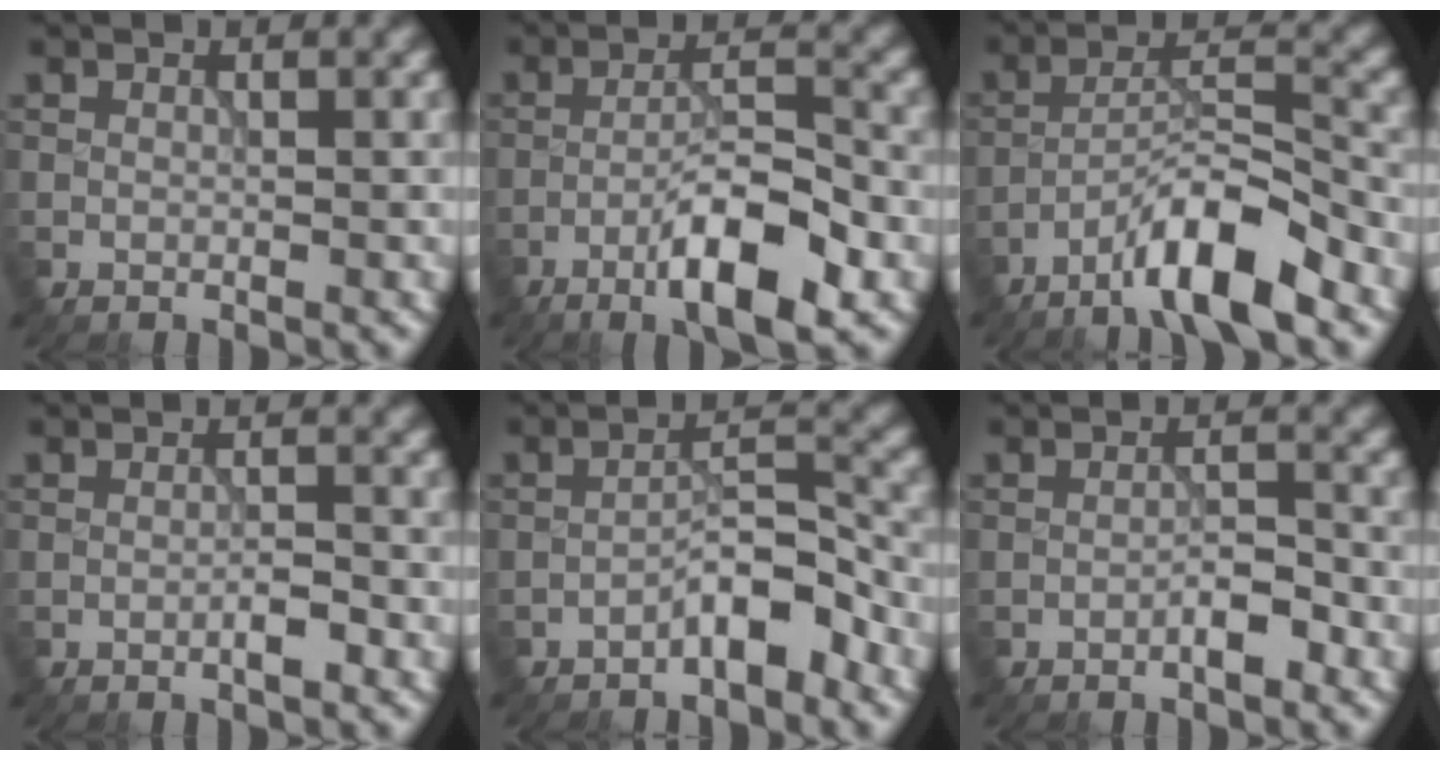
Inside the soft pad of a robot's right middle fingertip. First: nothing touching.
{"total": 7.2, "force": [-3.7, 1.5, 6.0], "torque": [-0.104, 0.010, -0.065]}
{"total": 7.2, "force": [-4.7, 1.2, 5.3], "torque": [-0.089, 0.013, -0.087]}
{"total": 1.5, "force": [-0.8, 0.2, 1.3], "torque": [-0.021, 0.001, -0.014]}
{"total": 4.0, "force": [-2.6, 1.0, 2.9], "torque": [-0.046, 0.020, -0.049]}
{"total": 2.2, "force": [-1.2, 0.5, 1.7], "torque": [-0.028, 0.006, -0.022]}